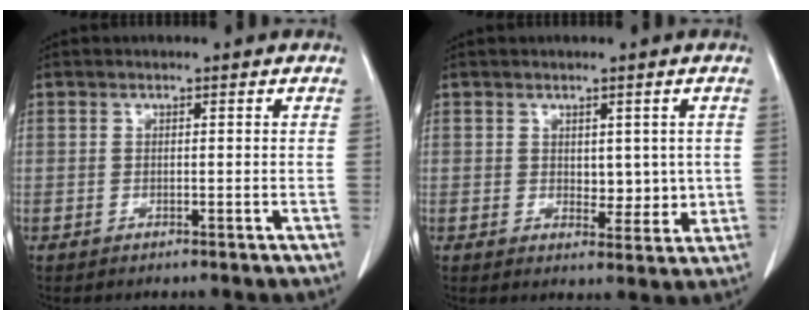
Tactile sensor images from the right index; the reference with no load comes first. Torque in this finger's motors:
{"motor_torque": [0.05, 0.07, 0.04, 0.00]}